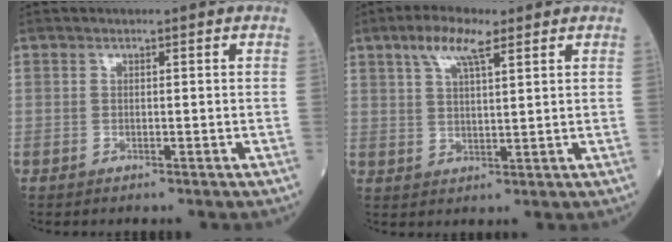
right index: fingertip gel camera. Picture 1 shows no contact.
{"total": 6.2, "force": [3.8, 1.3, 4.7], "torque": [-0.098, 0.013, 0.072]}